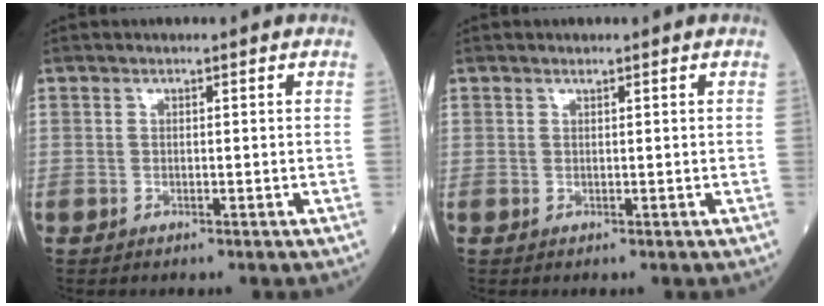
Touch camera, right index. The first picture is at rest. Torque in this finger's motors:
{"motor_torque": [-0.01, 0.03, -0.02, 0.00]}